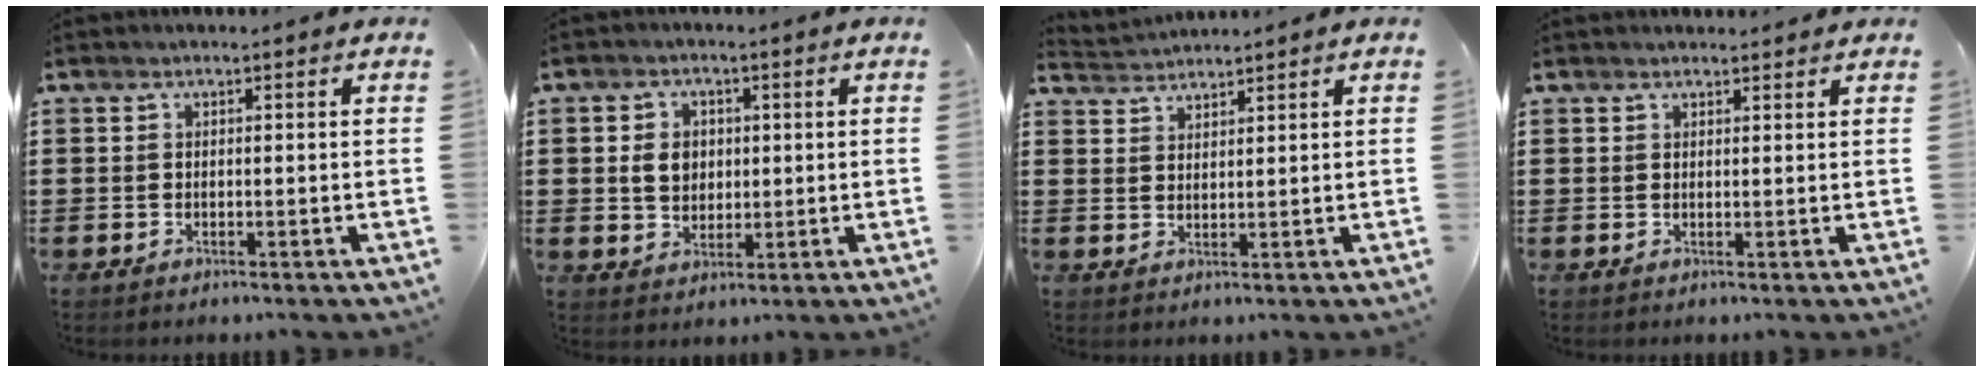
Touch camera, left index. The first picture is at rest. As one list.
[{"total": 4.4, "force": [0.5, 3.6, 2.5], "torque": [-0.053, 0.009, 0.004]}, {"total": 2.2, "force": [2.2, 0.0, -0.4], "torque": [0.000, -0.004, 0.042]}, {"total": 1.2, "force": [1.1, 0.3, 0.0], "torque": [-0.003, 0.001, 0.023]}]